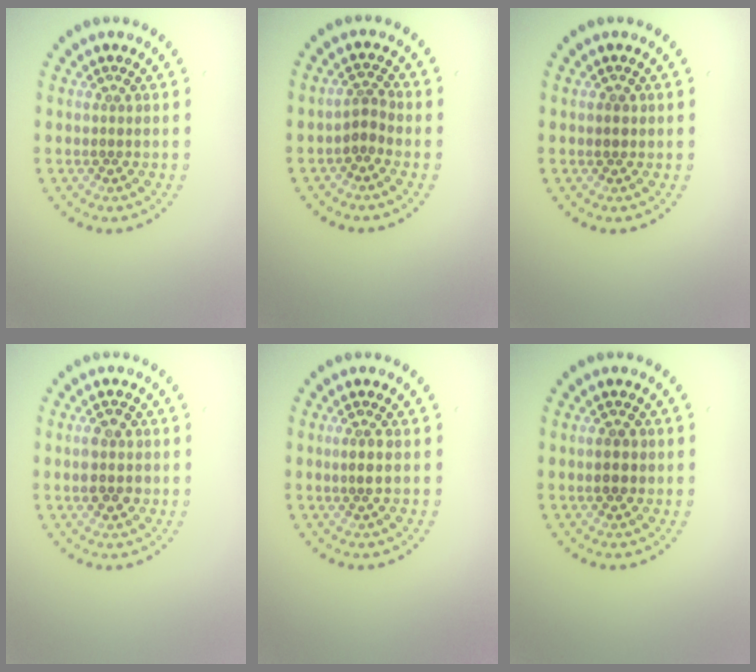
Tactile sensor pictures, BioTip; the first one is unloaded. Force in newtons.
{"total": 1.8, "press": 1.3, "slide": 1.3}
{"total": 0.9, "press": 0.8, "slide": 0.3}
{"total": 2.9, "press": 2.9, "slide": 0.1}
{"total": 1.4, "press": 1.2, "slide": 0.8}
{"total": 2.1, "press": 2.1, "slide": 0.2}